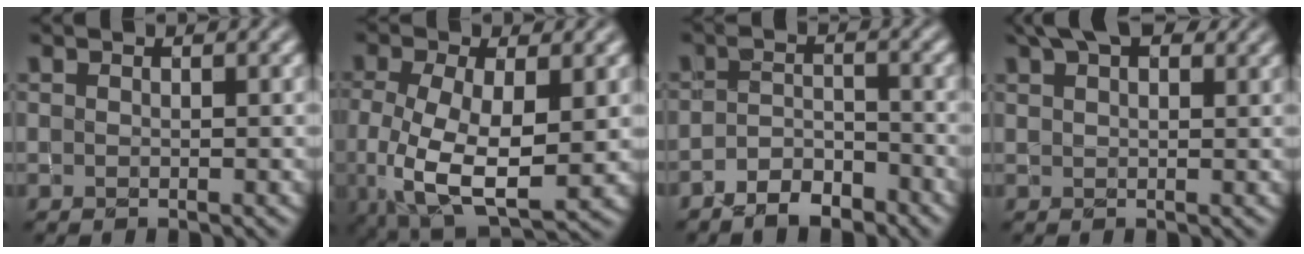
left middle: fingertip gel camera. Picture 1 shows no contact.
{"total": 9.0, "force": [-1.2, 4.3, 7.8], "torque": [-0.160, -0.018, -0.014]}
{"total": 3.4, "force": [-3.0, 1.1, 1.3], "torque": [-0.019, 0.004, -0.056]}
{"total": 4.6, "force": [3.3, 1.9, 2.6], "torque": [-0.039, 0.020, 0.044]}